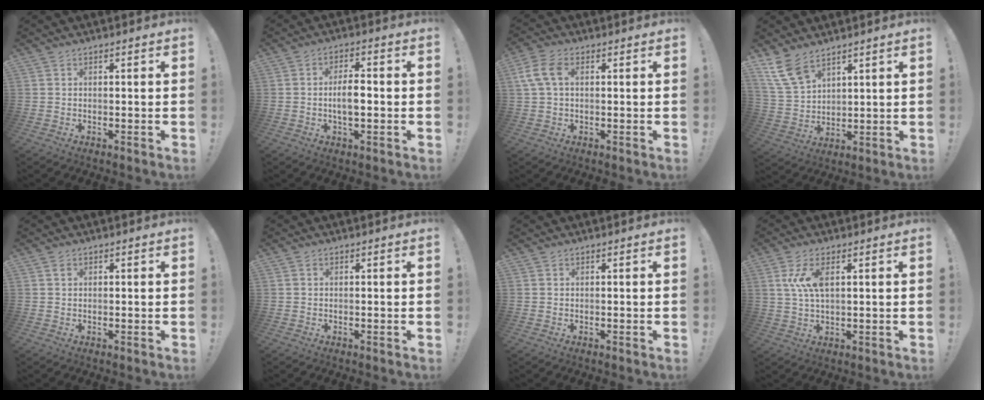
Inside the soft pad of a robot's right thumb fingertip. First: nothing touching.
{"total": 6.1, "force": [-1.0, 2.7, 5.4], "torque": [-0.092, 0.001, -0.026]}
{"total": 7.3, "force": [1.6, 4.5, 5.6], "torque": [-0.125, 0.010, 0.032]}
{"total": 10.0, "force": [7.3, 4.7, 4.9], "torque": [-0.100, -0.035, 0.146]}
{"total": 0.8, "force": [0.4, 0.6, 0.4], "torque": [-0.003, 0.000, 0.007]}
{"total": 0.0}
{"total": 0.0}
{"total": 7.3, "force": [2.1, 3.1, 6.2], "torque": [-0.128, -0.001, 0.033]}